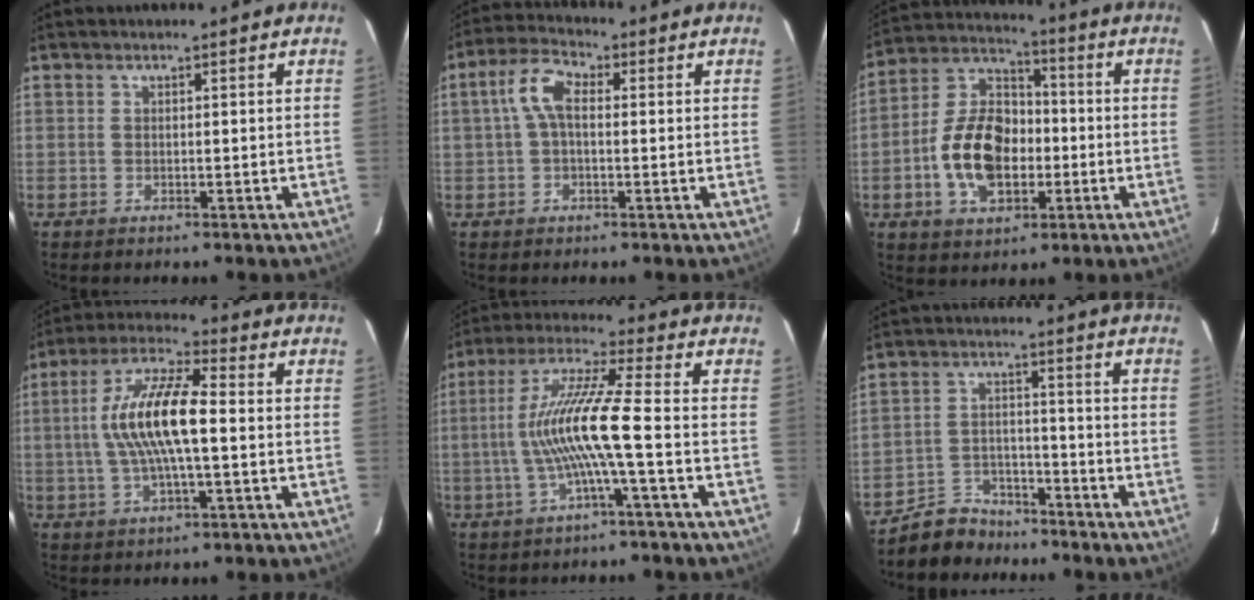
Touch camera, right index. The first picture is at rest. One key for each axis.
{"total": 5.9, "fx": 0.5, "fy": 3.1, "fz": 5.0, "tx": -0.105, "ty": 0.021, "tz": 0.009}
{"total": 14.6, "fx": -3.3, "fy": 9.4, "fz": 10.6, "tx": -0.213, "ty": 0.023, "tz": -0.052}
{"total": 13.1, "fx": 0.0, "fy": 3.3, "fz": 12.7, "tx": -0.248, "ty": 0.013, "tz": -0.006}
{"total": 11.8, "fx": -2.2, "fy": -0.8, "fz": 11.6, "tx": -0.229, "ty": 0.005, "tz": -0.038}
{"total": 7.7, "fx": -6.7, "fy": 3.8, "fz": 0.7, "tx": -0.035, "ty": 0.019, "tz": -0.108}